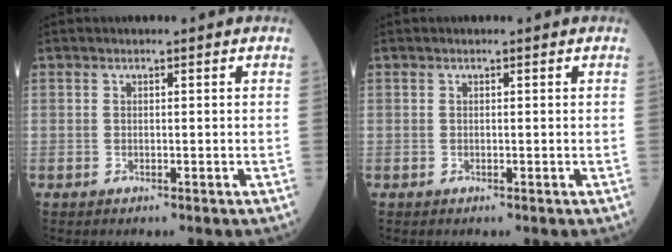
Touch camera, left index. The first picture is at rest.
{"total": 0.0}